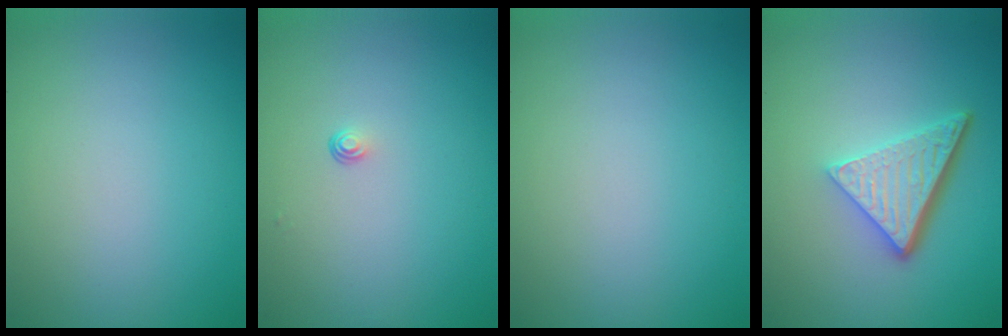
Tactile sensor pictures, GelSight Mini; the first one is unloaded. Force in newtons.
{"total": 0.6, "press": 0.3, "slide": 0.5}
{"total": 0.0}
{"total": 5.1, "press": 3.6, "slide": 3.7}